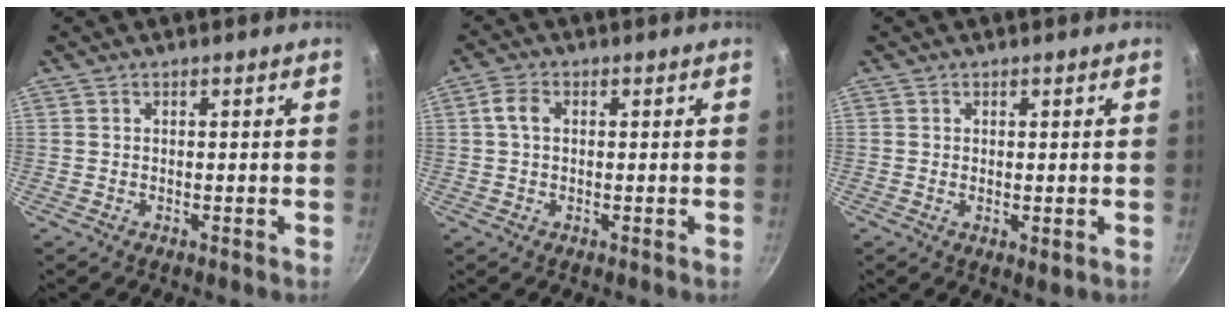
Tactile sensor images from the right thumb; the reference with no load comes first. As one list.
[{"total": 3.1, "force": [0.4, 2.1, 2.3], "torque": [-0.048, 0.008, 0.004]}, {"total": 1.5, "force": [0.1, 0.7, 1.3], "torque": [-0.022, -0.009, 0.001]}]